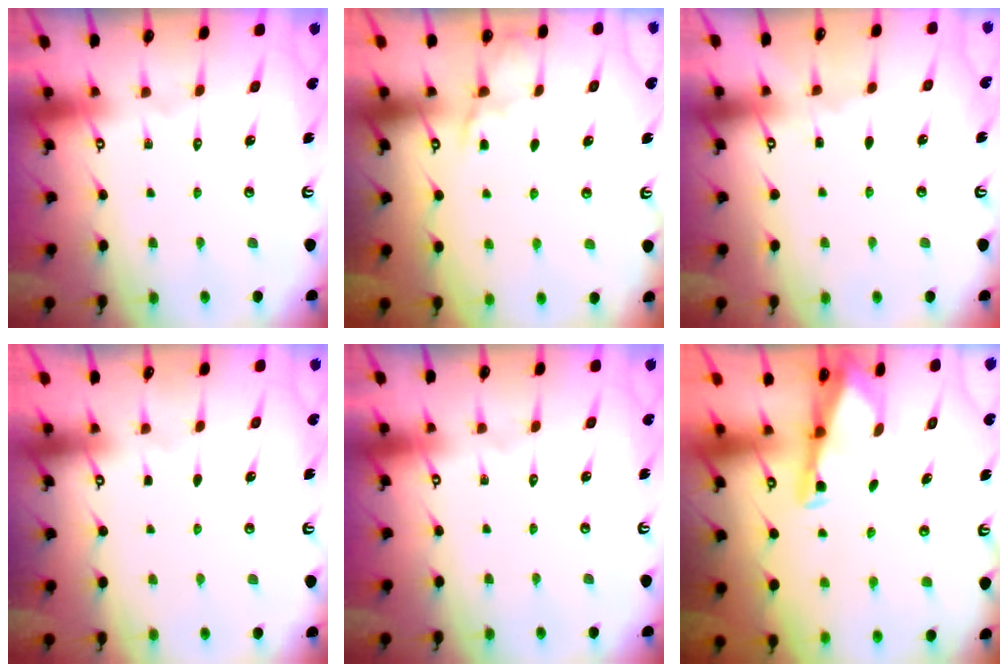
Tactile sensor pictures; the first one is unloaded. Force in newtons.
{"total": 3.3, "press": 3.3, "slide": 0.5}
{"total": 0.5, "press": 0.5, "slide": 0.1}
{"total": 0.9, "press": 0.9, "slide": 0.1}
{"total": 0.0}
{"total": 2.5, "press": 2.5, "slide": 0.1}